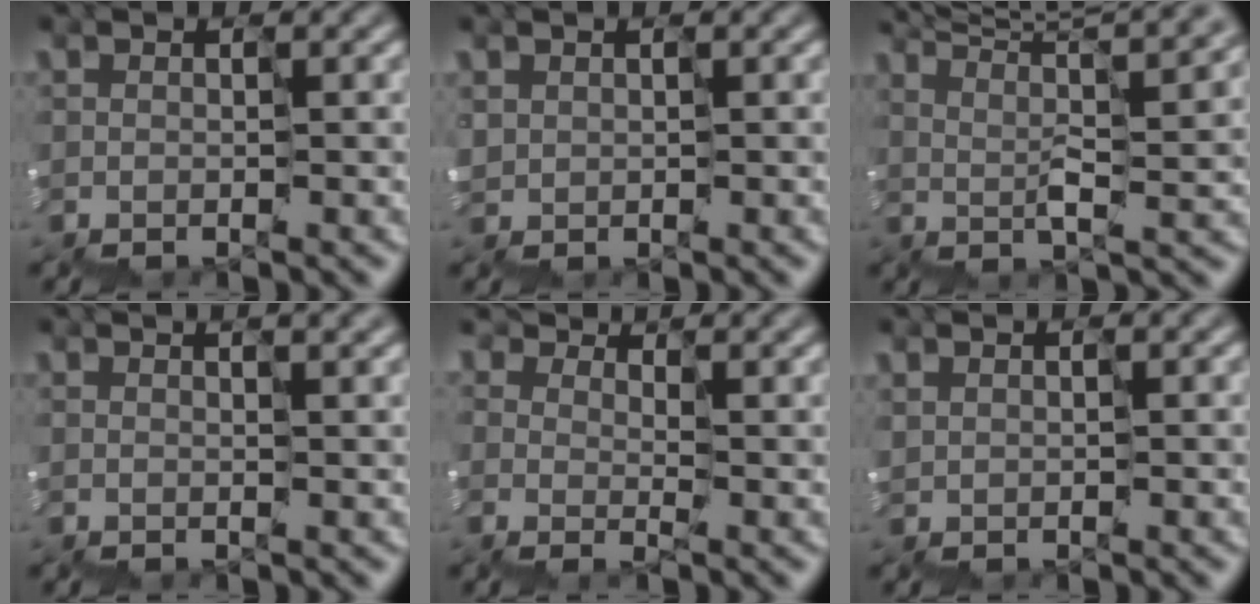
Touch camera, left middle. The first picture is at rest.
{"total": 1.3, "force": [0.6, 1.1, -0.3], "torque": [0.001, 0.004, 0.015]}
{"total": 8.9, "force": [7.7, 1.1, 4.3], "torque": [-0.078, 0.027, 0.096]}
{"total": 2.8, "force": [1.1, 1.1, 2.3], "torque": [-0.018, 0.022, 0.008]}
{"total": 2.0, "force": [1.9, 0.6, -0.2], "torque": [0.008, 0.005, 0.037]}
{"total": 0.6, "force": [0.5, 0.2, -0.3], "torque": [-0.001, 0.003, 0.012]}